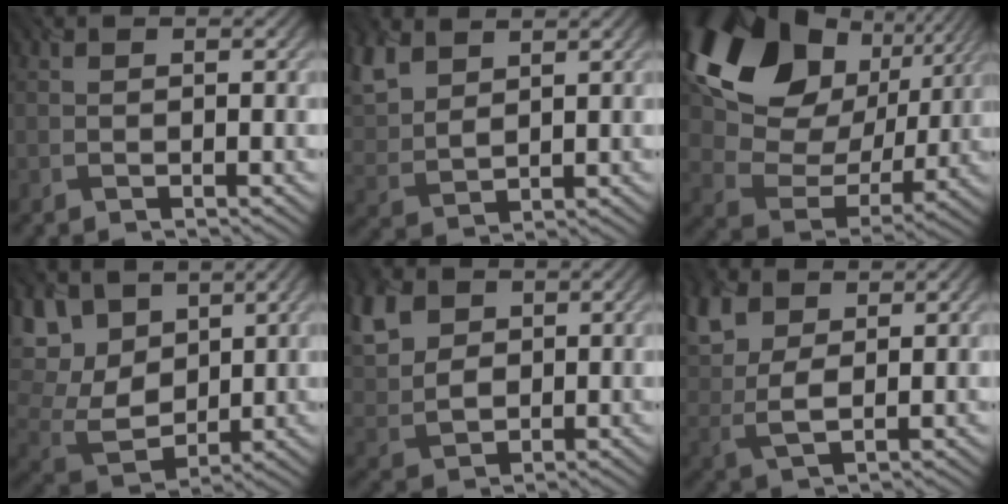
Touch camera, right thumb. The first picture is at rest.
{"total": 7.1, "force": [4.8, 3.6, 3.8], "torque": [-0.129, 0.016, 0.101]}
{"total": 18.3, "force": [8.2, 12.4, 10.7], "torque": [-0.231, 0.021, 0.156]}
{"total": 11.3, "force": [5.2, 7.1, 7.1], "torque": [-0.197, 0.016, 0.089]}
{"total": 8.7, "force": [3.4, 6.2, 5.1], "torque": [-0.149, 0.018, 0.057]}
{"total": 7.7, "force": [3.9, 4.2, 5.2], "torque": [-0.155, 0.015, 0.078]}